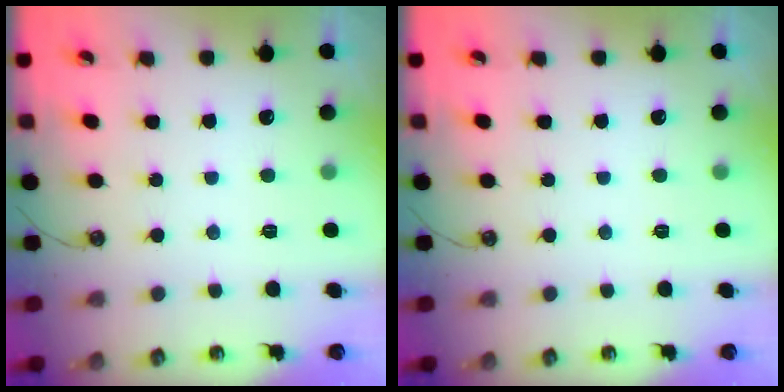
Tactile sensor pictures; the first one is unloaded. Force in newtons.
{"total": 0.0}